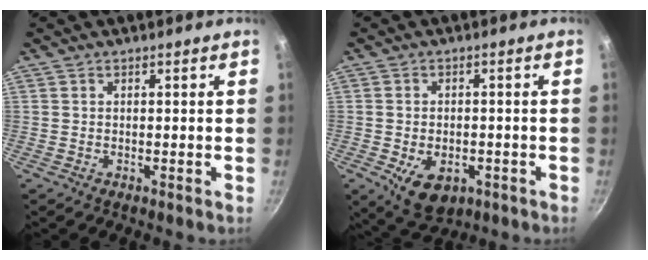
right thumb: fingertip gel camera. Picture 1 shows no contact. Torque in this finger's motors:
{"motor_torque": [-0.41, 0.41, 0.88, -0.27, 0.04]}